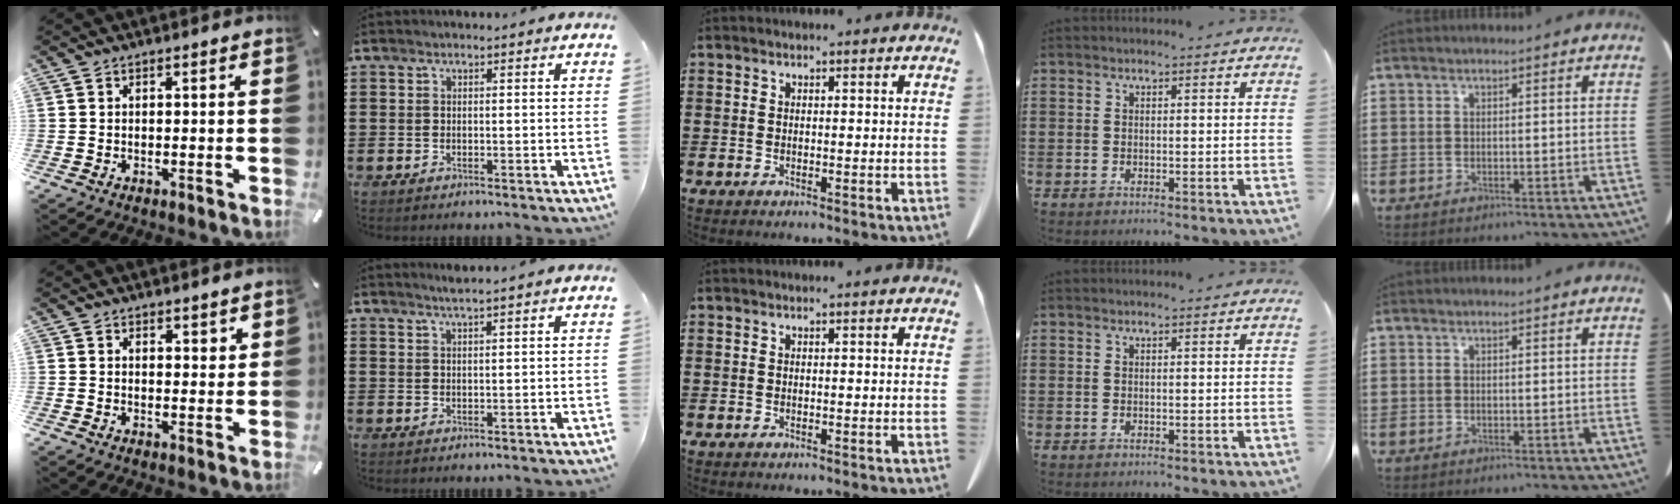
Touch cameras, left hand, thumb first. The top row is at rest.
{"thumb": {"total": 2.3, "force": [1.8, 1.4, 0.4], "torque": [0.007, -0.009, 0.030]}, "index": {"total": 1.7, "force": [1.5, -0.3, 0.7], "torque": [-0.015, 0.000, 0.029]}}